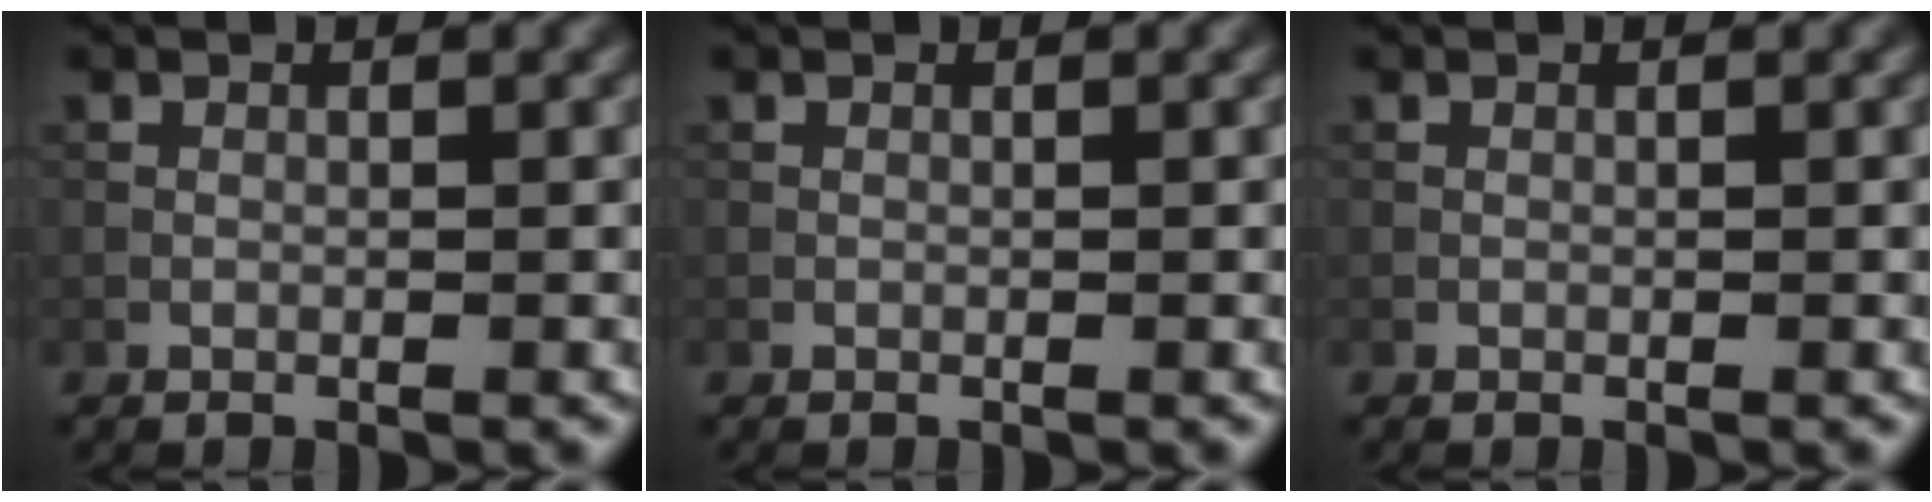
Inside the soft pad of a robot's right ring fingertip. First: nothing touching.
{"total": 0.0}
{"total": 0.0}